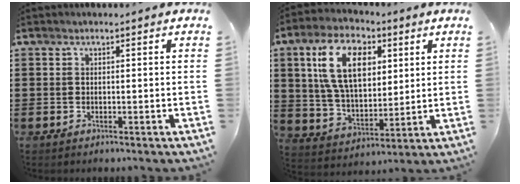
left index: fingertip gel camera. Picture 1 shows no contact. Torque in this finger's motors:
{"motor_torque": [2.14, 0.00, 1.05, 0.17]}